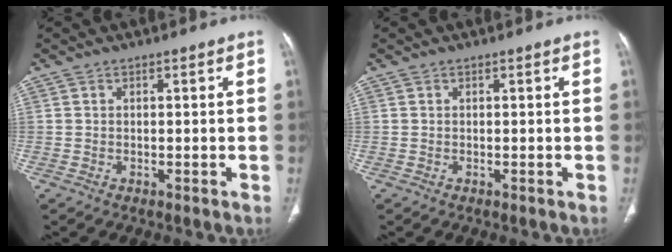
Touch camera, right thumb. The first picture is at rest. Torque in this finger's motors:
{"motor_torque": [-0.01, 0.01, 0.00, 0.00, 0.00]}